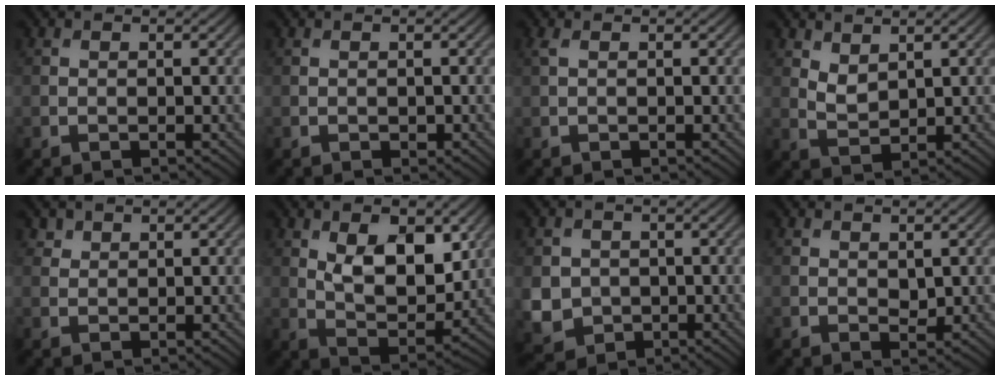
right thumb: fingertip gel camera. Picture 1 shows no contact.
{"total": 0.6, "force": [-0.2, 0.3, 0.4], "torque": [-0.006, -0.003, -0.002]}
{"total": 1.0, "force": [0.4, 0.3, 0.8], "torque": [-0.025, 0.004, 0.008]}
{"total": 2.7, "force": [1.7, 1.3, 1.5], "torque": [-0.039, -0.006, 0.040]}
{"total": 1.4, "force": [1.0, 0.9, 0.2], "torque": [-0.002, 0.001, 0.021]}
{"total": 9.9, "force": [3.1, 5.1, 7.8], "torque": [-0.142, -0.011, 0.056]}
{"total": 5.5, "force": [-0.5, 5.1, 2.0], "torque": [-0.068, -0.024, -0.016]}
{"total": 1.2, "force": [0.4, 0.8, 0.9], "torque": [-0.015, -0.005, 0.009]}